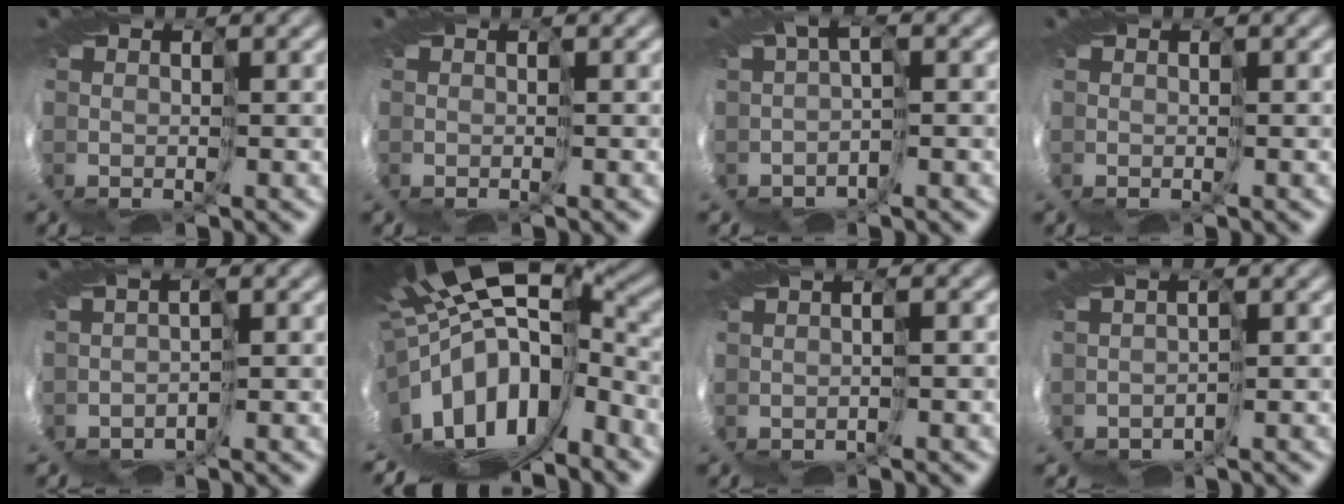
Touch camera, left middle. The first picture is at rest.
{"total": 0.0}
{"total": 1.4, "force": [-1.3, -0.2, 0.3], "torque": [-0.013, -0.006, -0.029]}
{"total": 0.0}
{"total": 2.2, "force": [-2.2, 0.4, 0.5], "torque": [-0.008, -0.008, -0.033]}
{"total": 15.6, "force": [-2.9, 7.4, 13.4], "torque": [-0.246, -0.040, -0.029]}
{"total": 0.8, "force": [-0.5, 0.0, 0.7], "torque": [-0.002, 0.006, 0.007]}
{"total": 2.6, "force": [-2.3, 1.1, 0.6], "torque": [-0.009, -0.016, -0.023]}